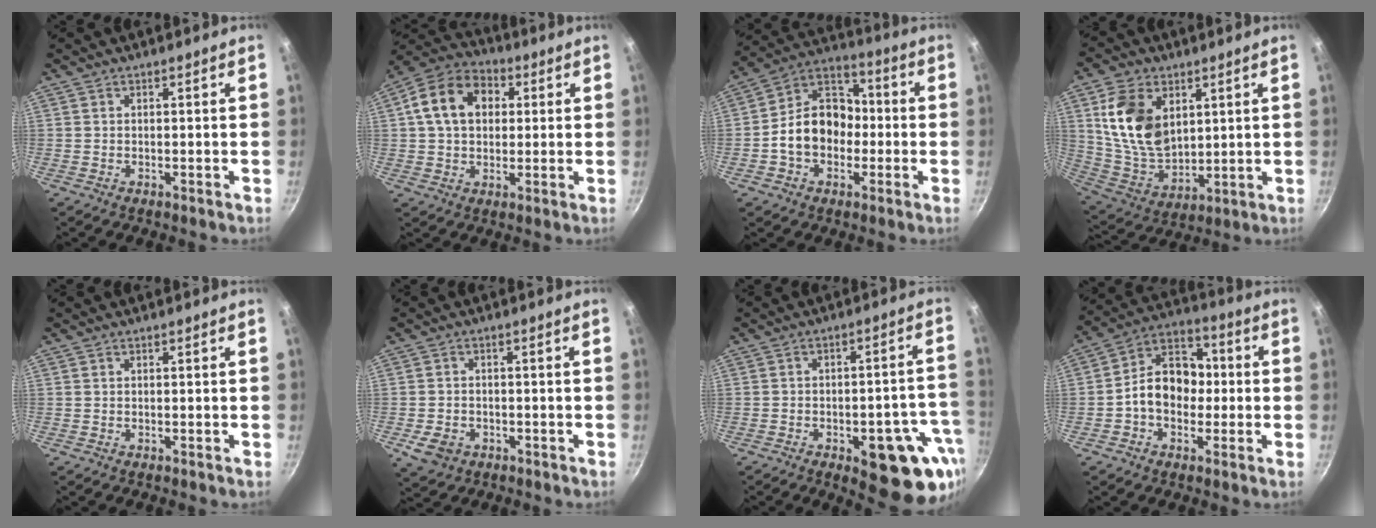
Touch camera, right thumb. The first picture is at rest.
{"total": 13.1, "force": [2.8, 9.8, 8.3], "torque": [-0.118, 0.021, 0.030]}
{"total": 13.5, "force": [-2.0, 10.4, 8.3], "torque": [-0.096, 0.043, -0.052]}
{"total": 15.8, "force": [4.8, 10.4, 10.8], "torque": [-0.177, -0.029, 0.105]}
{"total": 0.0}
{"total": 5.2, "force": [-1.9, 4.0, 2.7], "torque": [-0.048, 0.012, -0.025]}
{"total": 17.2, "force": [-7.2, 7.3, 13.9], "torque": [-0.107, 0.028, -0.087]}
{"total": 12.1, "force": [-0.8, 9.1, 7.9], "torque": [-0.081, 0.039, -0.033]}